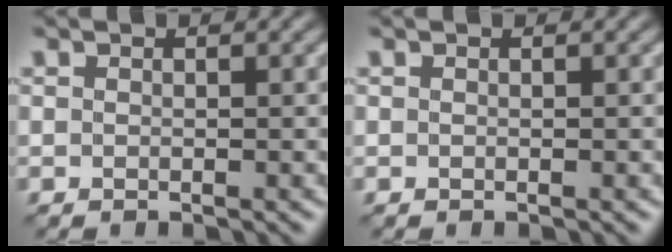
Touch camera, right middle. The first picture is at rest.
{"total": 0.0}